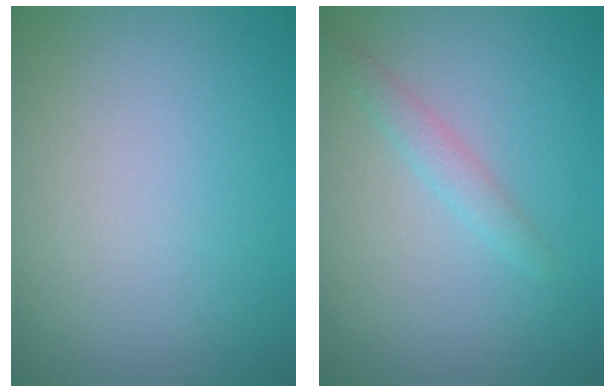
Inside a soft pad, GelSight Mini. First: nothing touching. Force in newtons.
{"total": 1.5, "press": 1.5, "slide": 0.1}